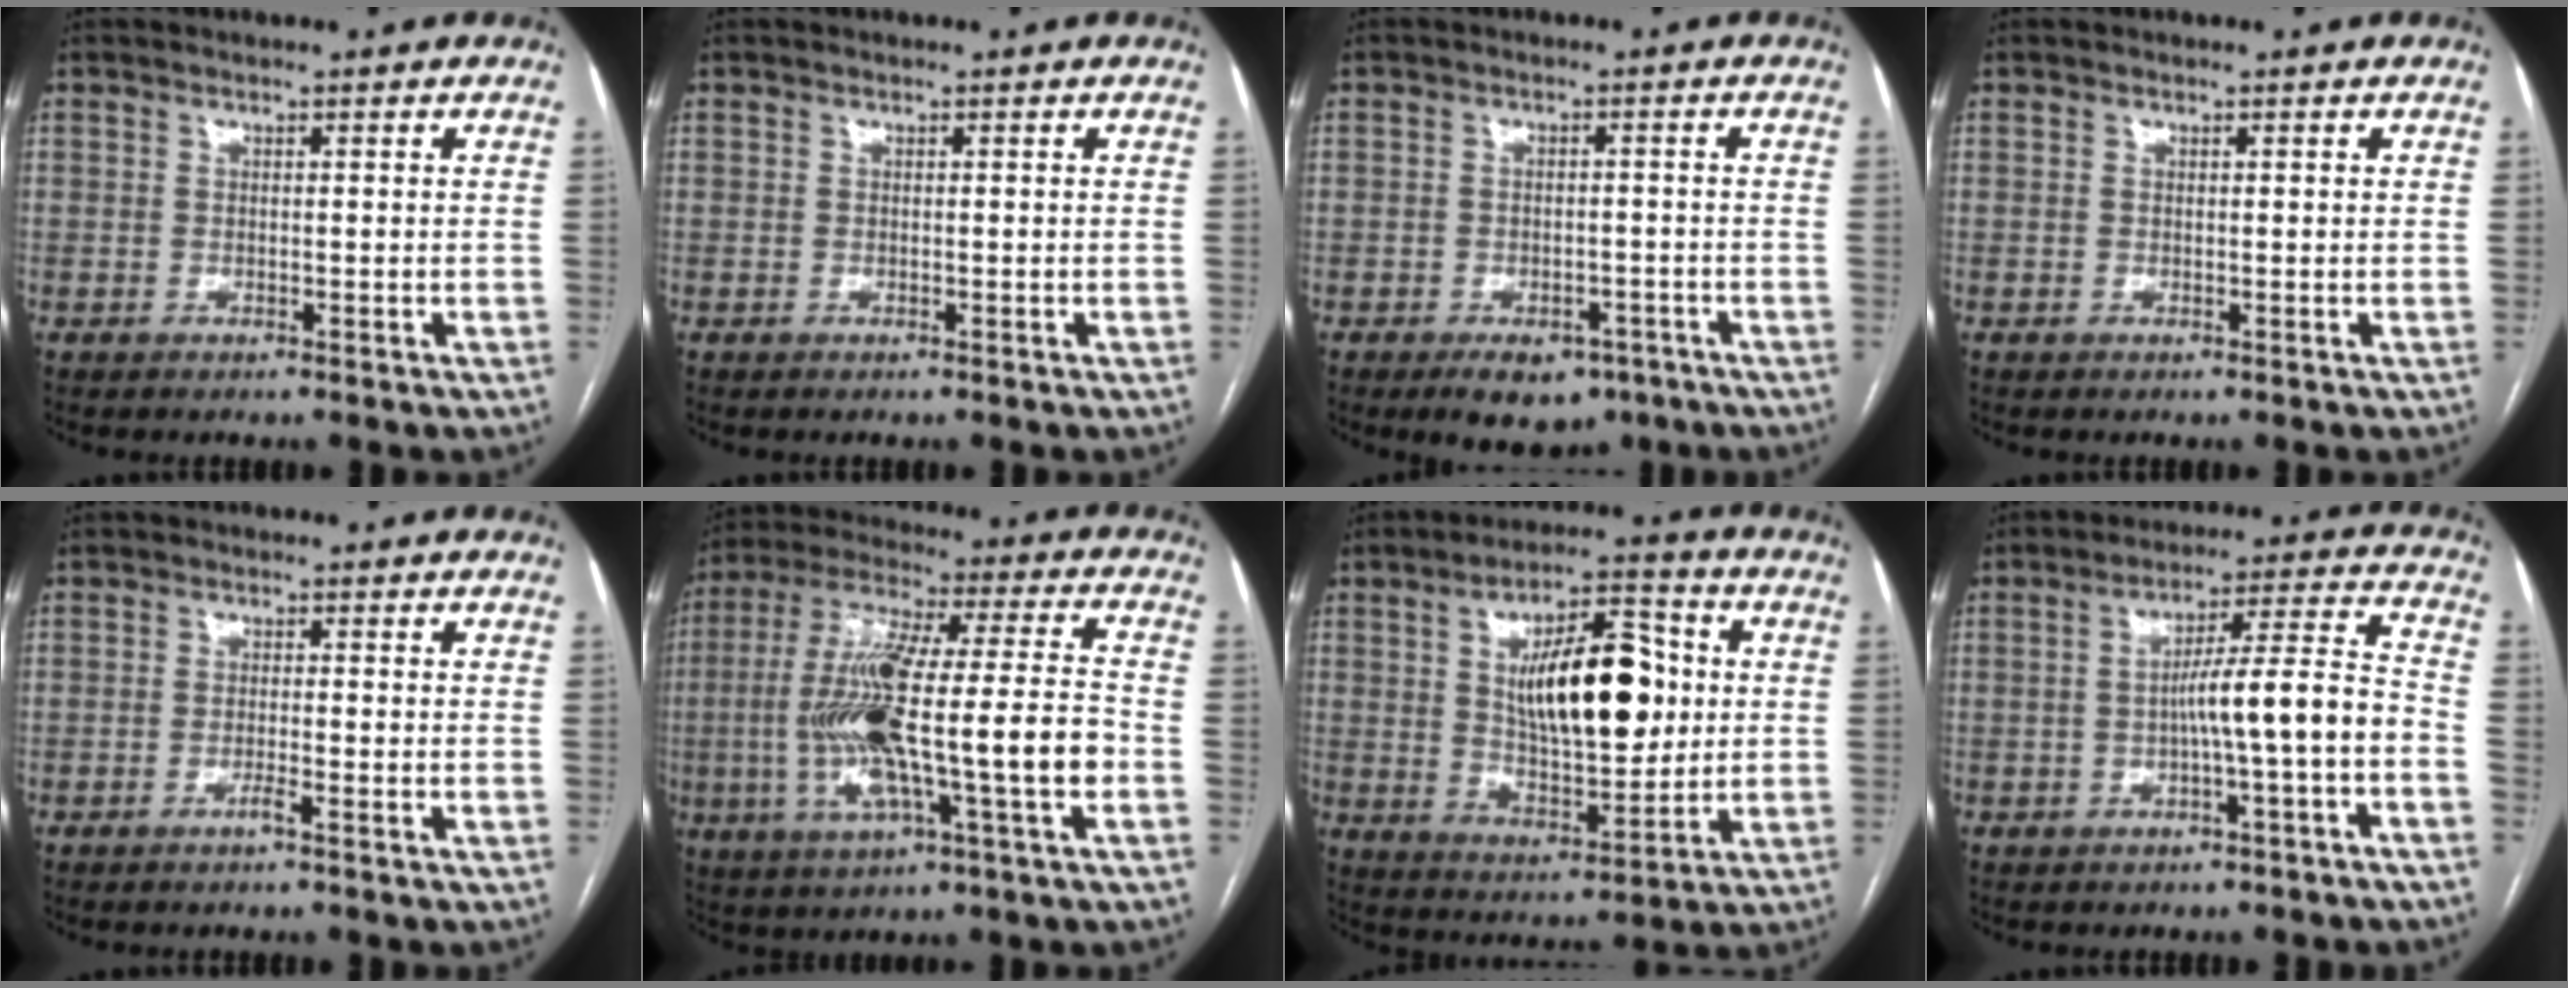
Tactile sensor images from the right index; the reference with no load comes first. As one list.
[{"total": 0.0}, {"total": 6.8, "force": [-4.5, 3.9, 3.2], "torque": [-0.035, 0.005, -0.057]}, {"total": 0.0}, {"total": 1.3, "force": [-0.9, -0.2, 0.9], "torque": [-0.017, 0.000, -0.017]}, {"total": 18.7, "force": [-3.6, 1.5, 18.3], "torque": [-0.354, 0.006, -0.063]}, {"total": 15.5, "force": [2.6, 5.7, 14.2], "torque": [-0.230, 0.016, 0.045]}, {"total": 9.0, "force": [-2.6, -0.5, 8.6], "torque": [-0.135, 0.026, -0.039]}]